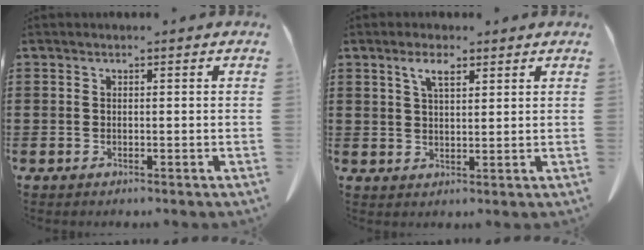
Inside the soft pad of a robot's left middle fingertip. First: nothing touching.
{"total": 4.1, "force": [2.6, 1.3, 2.9], "torque": [-0.055, 0.004, 0.043]}